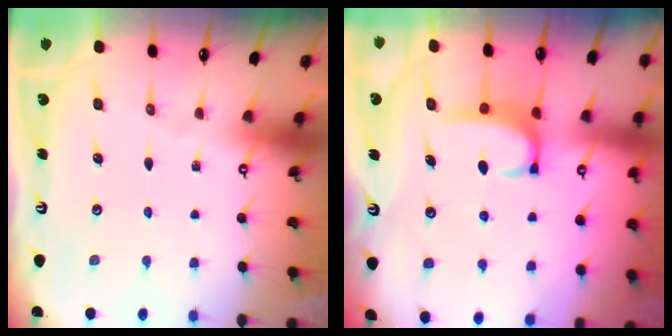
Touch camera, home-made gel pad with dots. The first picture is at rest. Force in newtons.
{"total": 2.8, "press": 2.8, "slide": 0.5}